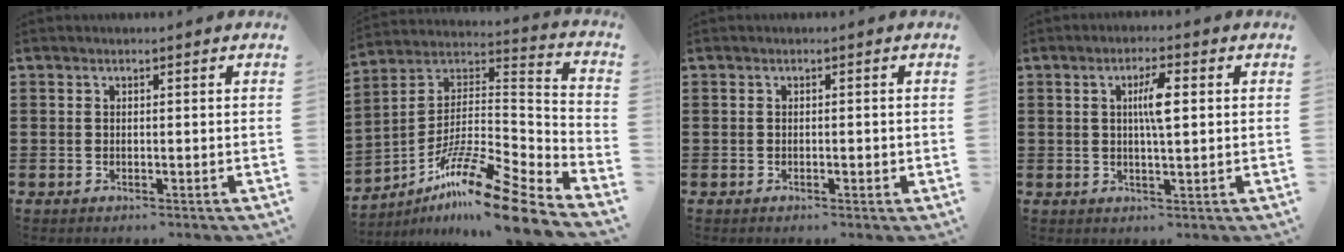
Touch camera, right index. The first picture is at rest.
{"total": 14.1, "force": [-10.8, 1.3, 9.0], "torque": [-0.151, 0.023, -0.203]}
{"total": 0.7, "force": [-0.3, 0.2, 0.6], "torque": [-0.012, -0.003, -0.004]}
{"total": 4.7, "force": [0.8, 1.0, 4.5], "torque": [-0.088, 0.006, 0.009]}